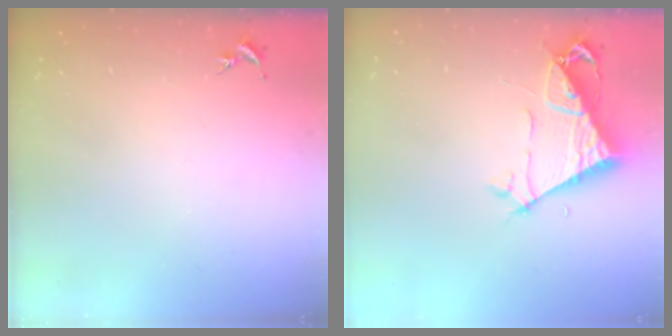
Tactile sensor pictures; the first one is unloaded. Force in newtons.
{"total": 7.0, "press": 7.0, "slide": 0.5}